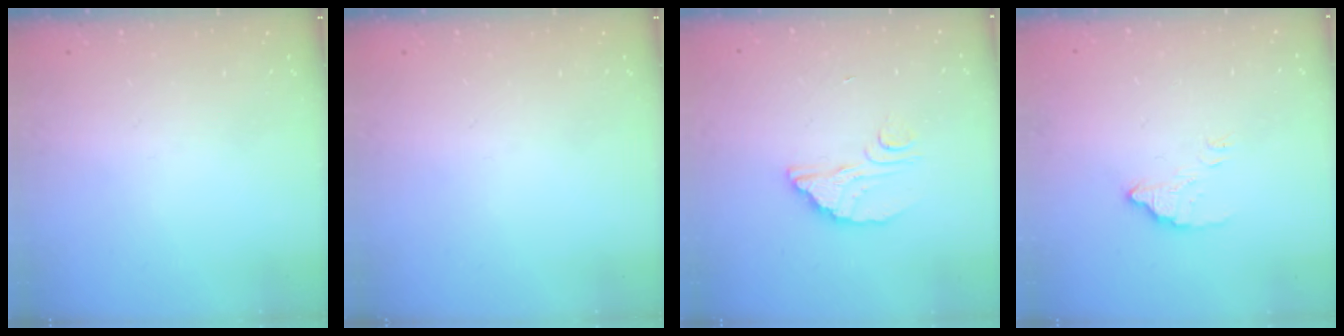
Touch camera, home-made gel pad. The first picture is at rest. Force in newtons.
{"total": 0.0}
{"total": 4.5, "press": 4.5, "slide": 0.3}
{"total": 3.5, "press": 3.5, "slide": 0.1}